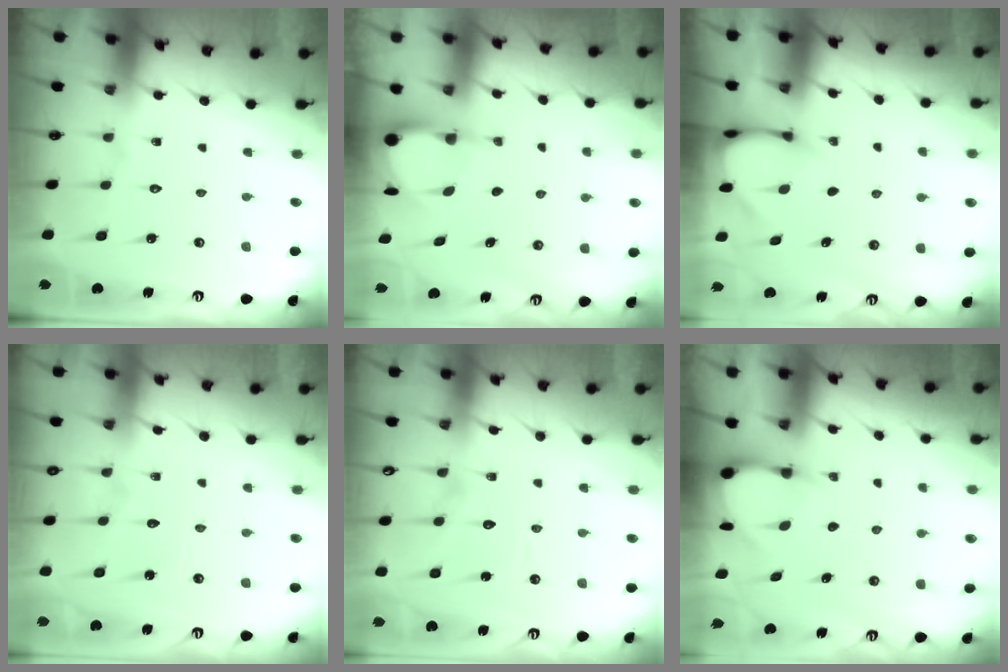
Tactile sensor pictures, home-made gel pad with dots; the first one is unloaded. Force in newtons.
{"total": 3.9, "press": 3.9, "slide": 0.3}
{"total": 3.4, "press": 3.4, "slide": 0.3}
{"total": 3.9, "press": 3.8, "slide": 0.5}
{"total": 7.4, "press": 7.4, "slide": 0.7}
{"total": 3.5, "press": 3.5, "slide": 0.3}